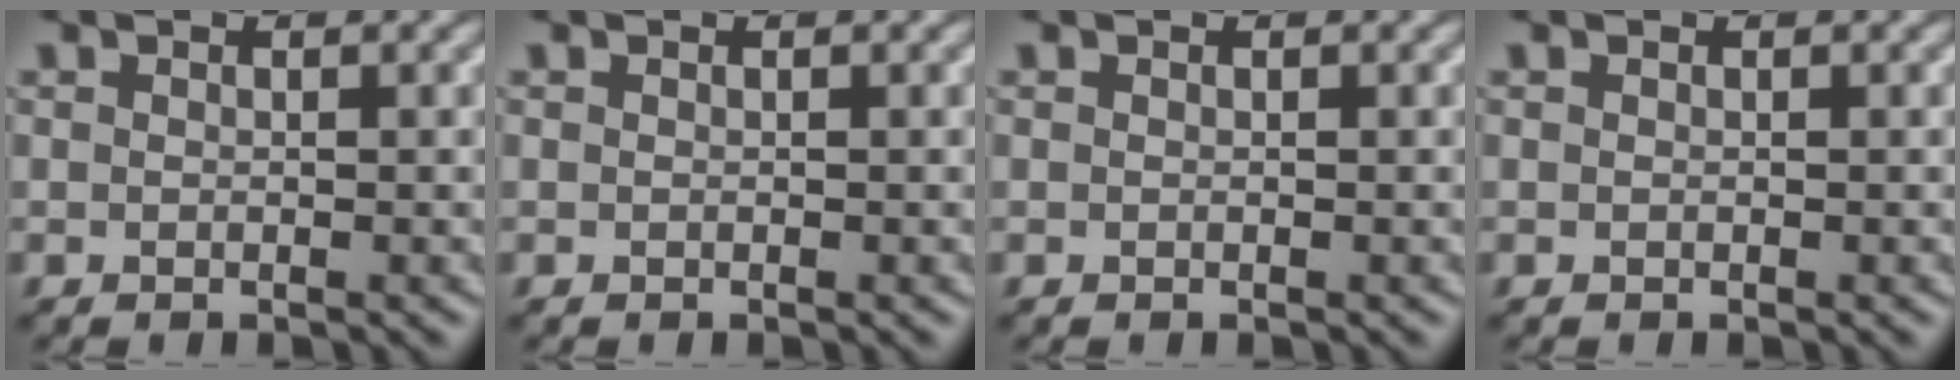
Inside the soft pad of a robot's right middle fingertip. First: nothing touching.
{"total": 0.0}
{"total": 0.0}
{"total": 0.0}